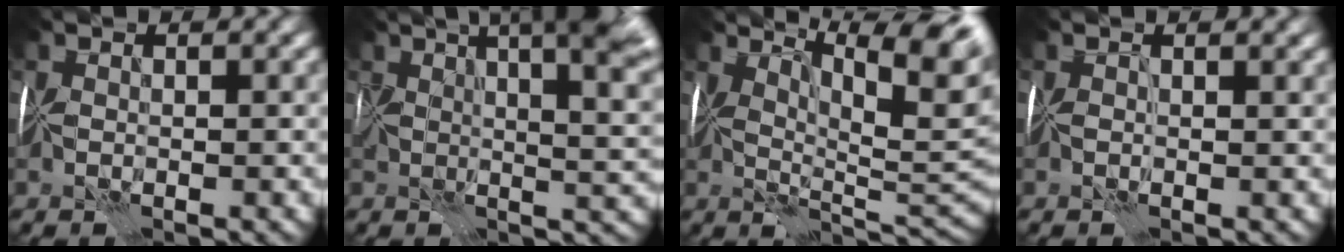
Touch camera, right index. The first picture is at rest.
{"total": 12.9, "force": [6.2, 5.1, 10.1], "torque": [-0.114, 0.044, 0.080]}
{"total": 8.1, "force": [4.5, 1.9, 6.5], "torque": [-0.076, 0.001, 0.067]}
{"total": 1.3, "force": [0.3, -1.3, -0.4], "torque": [0.012, -0.008, 0.004]}